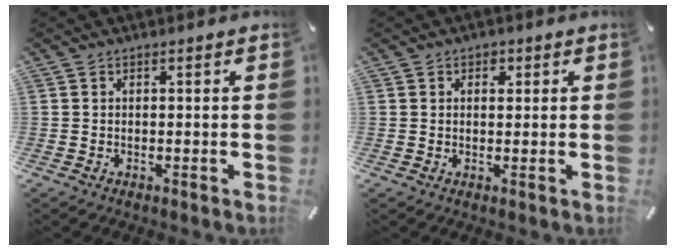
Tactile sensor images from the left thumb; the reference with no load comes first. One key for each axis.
{"total": 2.1, "fx": 0.7, "fy": 1.7, "fz": 0.9, "tx": 0.004, "ty": -0.003, "tz": 0.006}